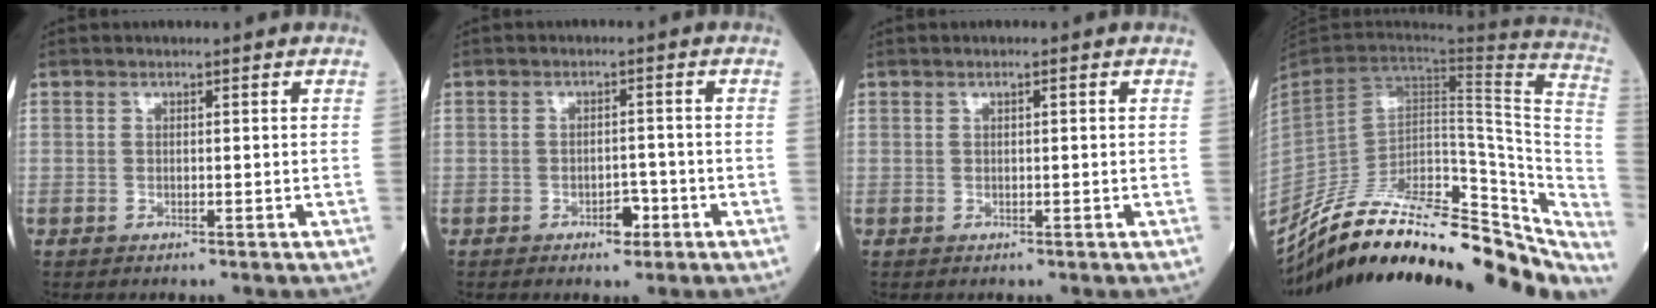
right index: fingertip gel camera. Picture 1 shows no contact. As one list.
[{"total": 2.9, "force": [-1.6, 1.7, 1.8], "torque": [-0.021, 0.006, -0.021]}, {"total": 0.7, "force": [0.2, 0.1, 0.6], "torque": [-0.014, 0.003, 0.005]}, {"total": 33.0, "force": [-25.8, 11.4, 17.2], "torque": [-0.249, -0.020, -0.371]}]